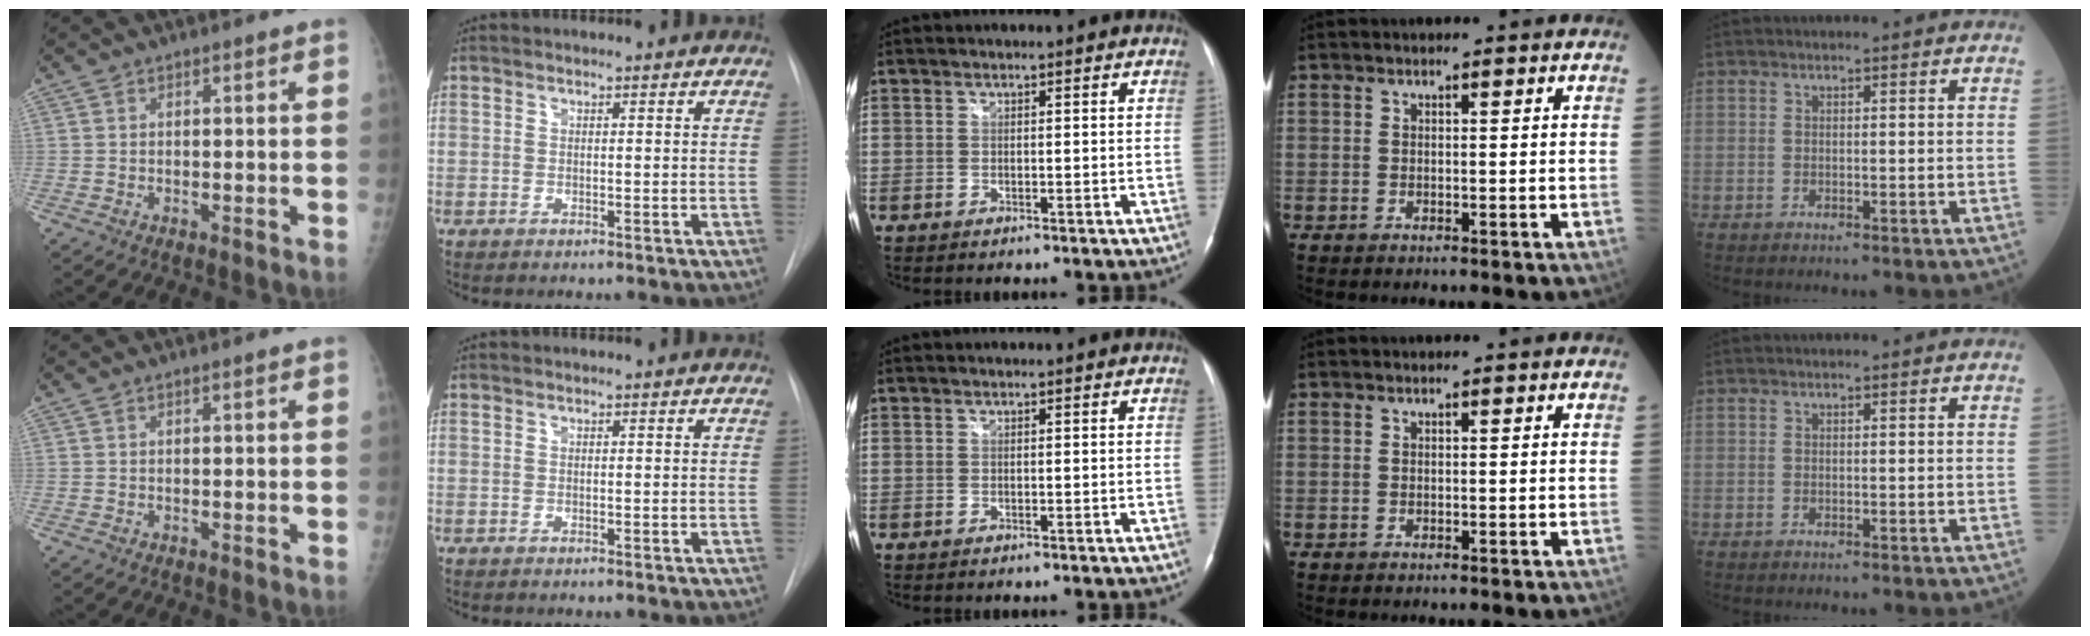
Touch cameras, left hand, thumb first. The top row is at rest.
{}